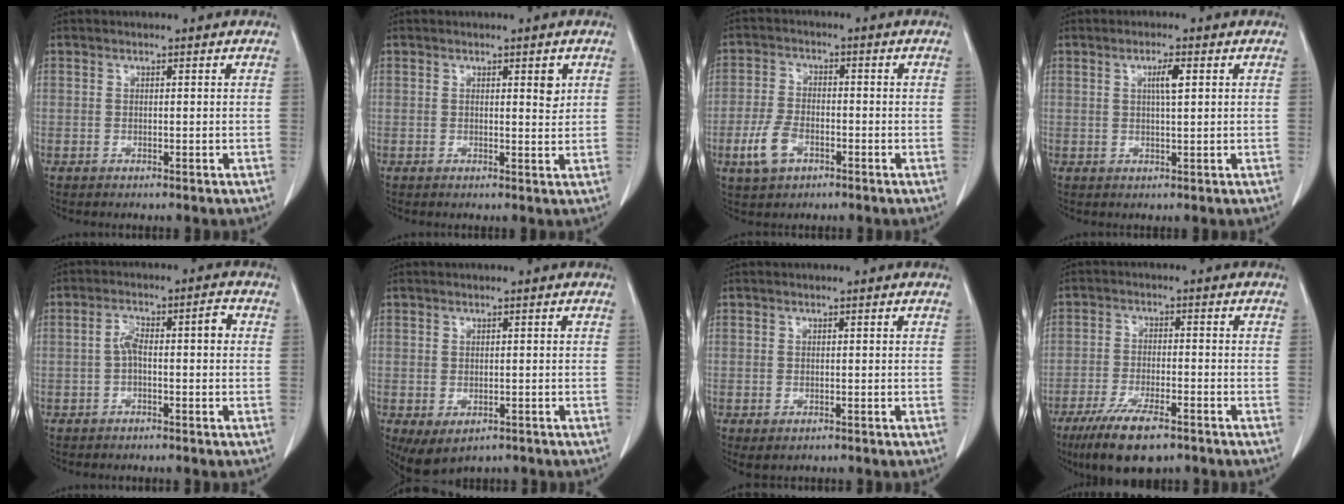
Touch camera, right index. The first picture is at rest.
{"total": 2.2, "force": [0.9, 0.6, 1.9], "torque": [-0.027, -0.005, 0.012]}
{"total": 5.9, "force": [-2.7, 3.3, 4.1], "torque": [-0.096, 0.002, -0.050]}
{"total": 2.7, "force": [0.8, 0.2, 2.6], "torque": [-0.045, 0.000, 0.013]}
{"total": 4.9, "force": [-0.2, 1.5, 4.6], "torque": [-0.084, 0.029, -0.005]}
{"total": 5.3, "force": [-2.8, 3.2, 3.2], "torque": [-0.052, -0.010, -0.036]}
{"total": 1.3, "force": [-0.5, 0.7, 0.9], "torque": [-0.014, -0.003, -0.001]}
{"total": 9.3, "force": [-6.4, 2.5, 6.3], "torque": [-0.116, -0.015, -0.107]}